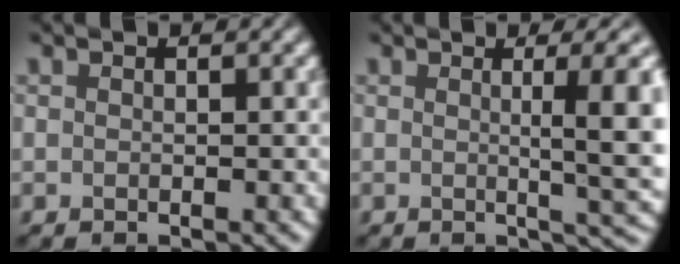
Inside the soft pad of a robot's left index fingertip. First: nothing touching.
{"total": 6.5, "force": [0.5, 1.5, 6.3], "torque": [-0.074, 0.001, 0.008]}